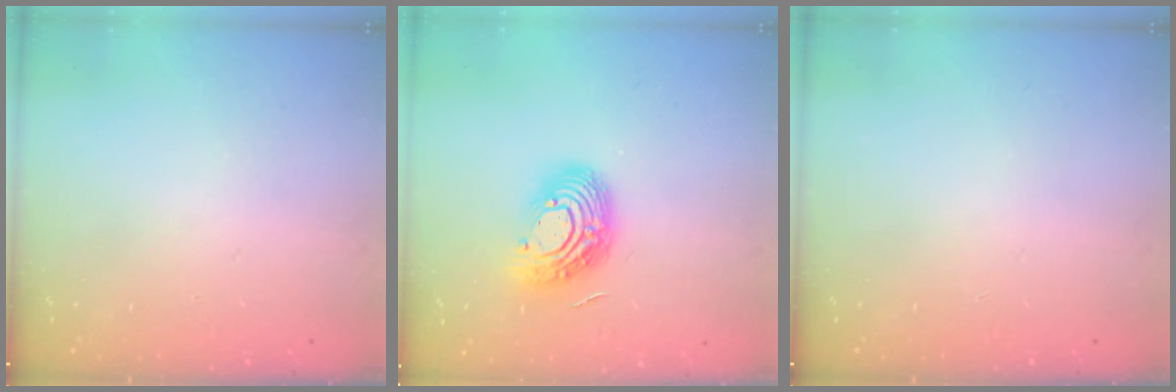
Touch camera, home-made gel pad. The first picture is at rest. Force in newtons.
{"total": 13.3, "press": 13.3, "slide": 1.0}
{"total": 0.0}